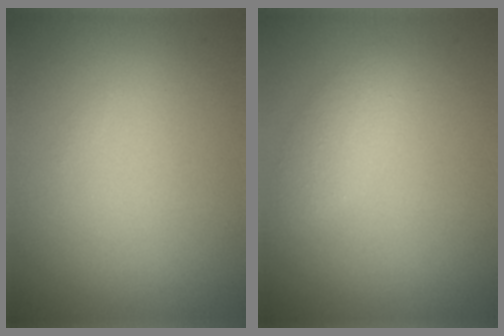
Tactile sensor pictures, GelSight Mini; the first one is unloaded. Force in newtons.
{"total": 1.6, "press": 1.6, "slide": 0.0}